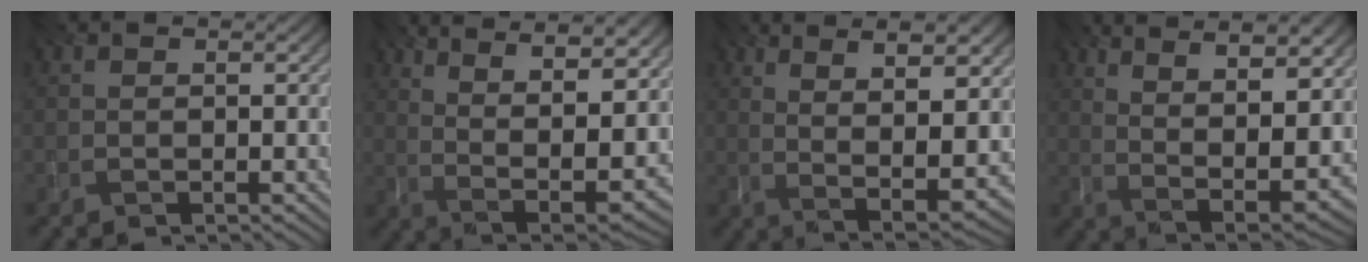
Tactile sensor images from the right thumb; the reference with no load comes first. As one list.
[{"total": 14.9, "force": [6.5, 5.2, 12.4], "torque": [-0.212, 0.023, 0.108]}, {"total": 11.2, "force": [3.0, 3.0, 10.3], "torque": [-0.167, 0.012, 0.049]}, {"total": 13.7, "force": [5.5, 4.5, 11.7], "torque": [-0.197, 0.023, 0.088]}]